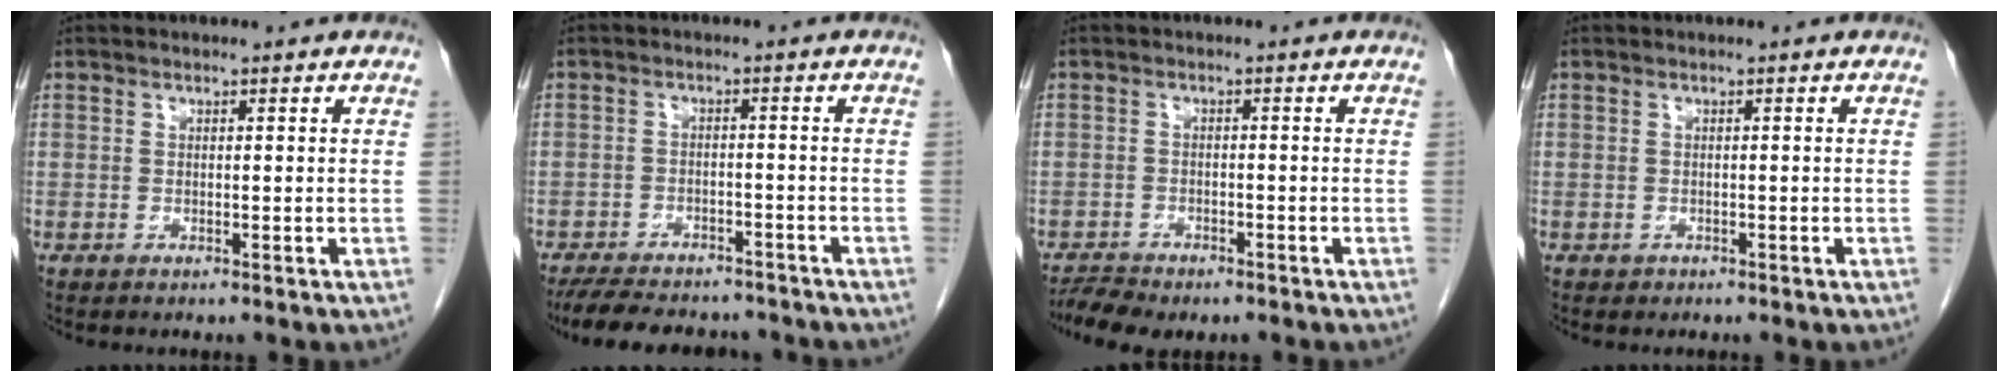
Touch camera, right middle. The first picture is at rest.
{"total": 13.0, "force": [-11.3, 4.4, 4.7], "torque": [-0.089, 0.000, -0.156]}
{"total": 5.2, "force": [-4.4, 1.6, 2.1], "torque": [-0.033, -0.009, -0.072]}
{"total": 0.5, "force": [-0.3, 0.5, 0.0], "torque": [-0.006, 0.003, -0.002]}